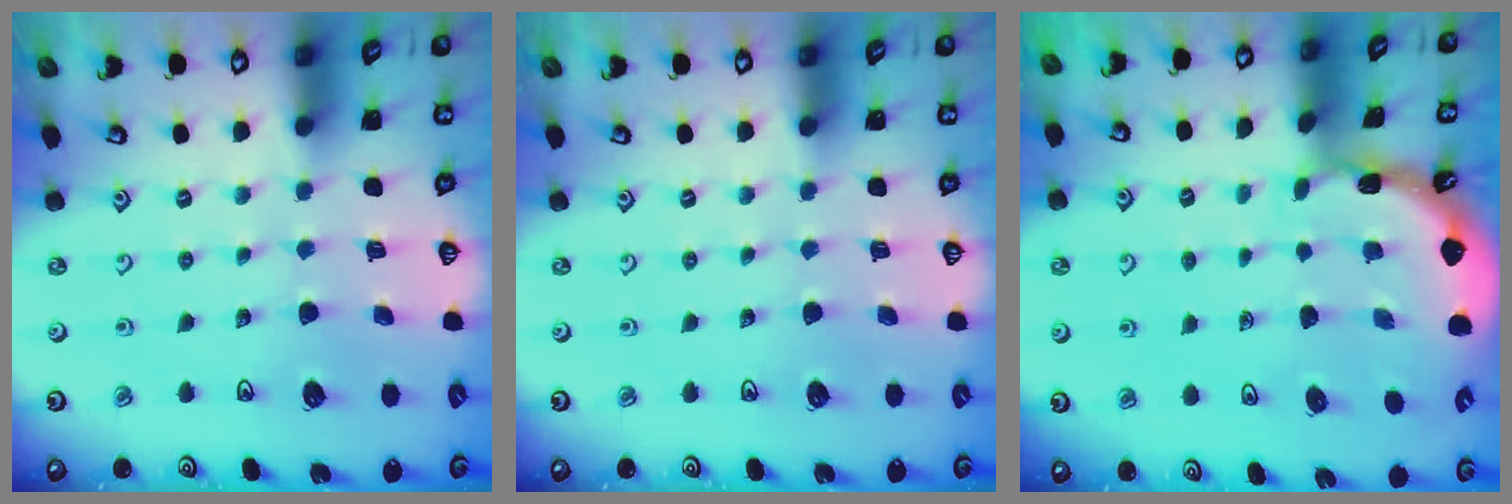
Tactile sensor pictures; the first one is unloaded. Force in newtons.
{"total": 0.0}
{"total": 1.7, "press": 1.7, "slide": 0.1}